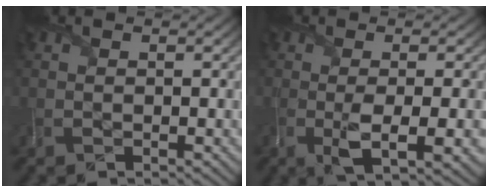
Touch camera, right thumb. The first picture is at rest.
{"total": 7.0, "force": [-1.7, 1.9, 6.5], "torque": [-0.118, -0.014, -0.023]}